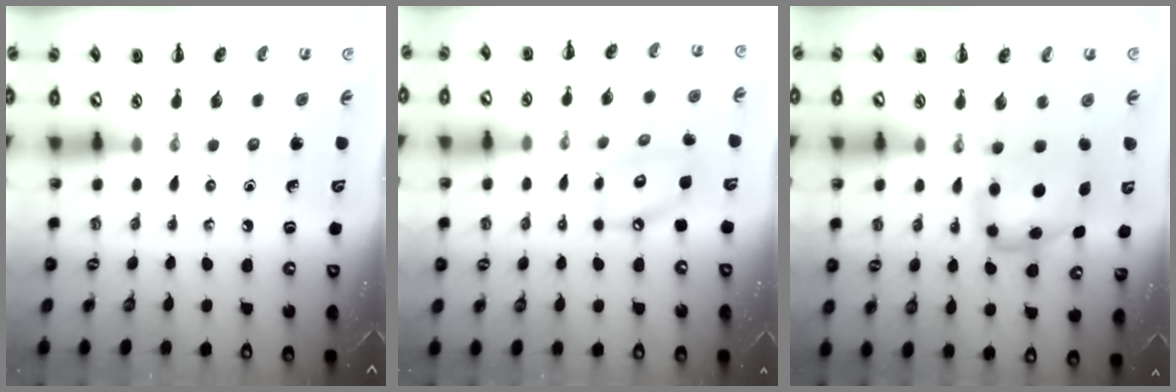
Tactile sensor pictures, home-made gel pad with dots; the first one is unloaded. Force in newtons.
{"total": 9.9, "press": 9.8, "slide": 1.8}
{"total": 6.2, "press": 6.2, "slide": 0.8}